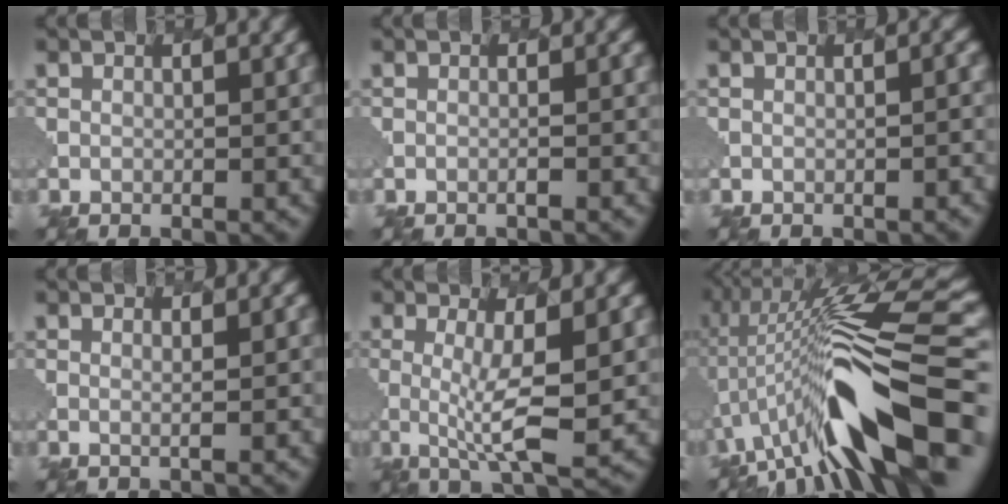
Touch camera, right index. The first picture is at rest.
{"total": 1.2, "force": [0.0, -1.0, -0.8], "torque": [0.012, 0.011, -0.011]}
{"total": 1.5, "force": [-0.3, 0.4, 1.4], "torque": [-0.004, 0.006, 0.000]}
{"total": 2.0, "force": [1.2, -1.4, -0.7], "torque": [0.020, 0.021, -0.001]}
{"total": 3.0, "force": [0.7, -0.7, 2.8], "torque": [-0.072, 0.013, -0.018]}
{"total": 9.9, "force": [-1.8, 1.6, 9.6], "torque": [-0.207, 0.043, -0.062]}